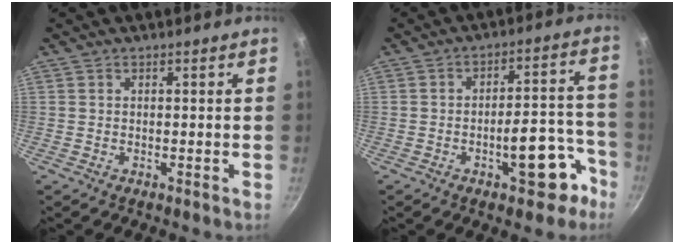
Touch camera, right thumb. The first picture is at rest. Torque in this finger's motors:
{"motor_torque": [2.27, 1.94, 0.72, -0.53, 0.04]}